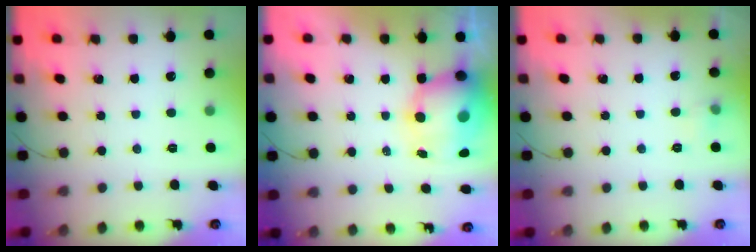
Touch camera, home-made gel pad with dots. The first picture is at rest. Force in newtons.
{"total": 12.8, "press": 12.4, "slide": 3.4}
{"total": 3.6, "press": 3.4, "slide": 1.1}